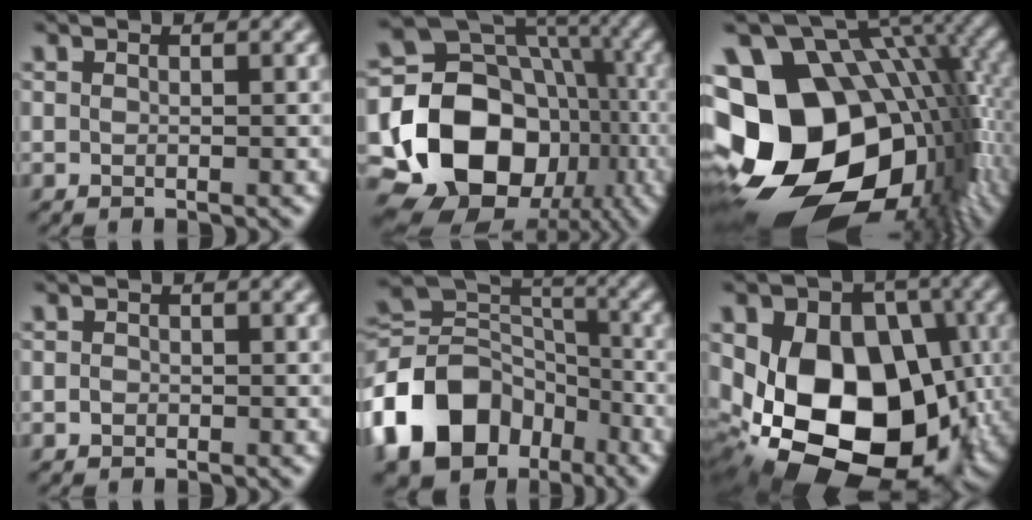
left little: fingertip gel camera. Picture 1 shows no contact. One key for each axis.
{"total": 18.9, "fx": -5.2, "fy": 15.7, "fz": 9.1, "tx": -0.162, "ty": -0.011, "tz": -0.096}
{"total": 20.5, "fx": -3.6, "fy": 14.4, "fz": 14.2, "tx": -0.284, "ty": -0.026, "tz": -0.039}
{"total": 0.6, "fx": -0.3, "fy": 0.5, "fz": 0.1, "tx": -0.001, "ty": -0.002, "tz": -0.006}
{"total": 12.8, "fx": -5.9, "fy": 9.3, "fz": 6.6, "tx": -0.154, "ty": 0.004, "tz": -0.120}
{"total": 18.6, "fx": -2.4, "fy": 13.4, "fz": 12.7, "tx": -0.179, "ty": -0.013, "tz": -0.055}